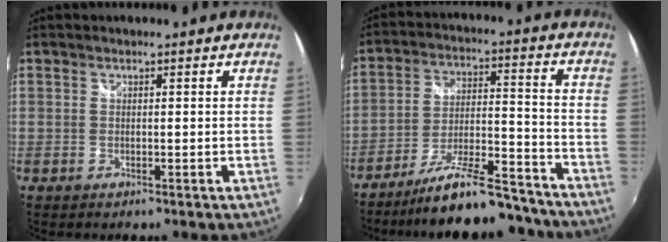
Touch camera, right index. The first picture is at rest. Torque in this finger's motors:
{"motor_torque": [1.29, -0.86, 0.53, 0.11]}